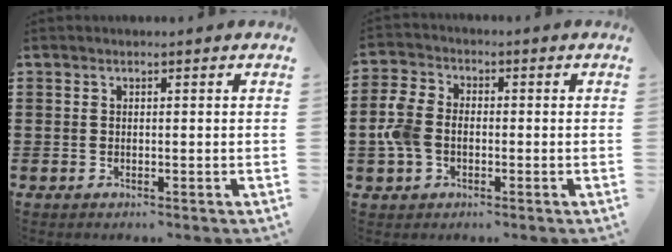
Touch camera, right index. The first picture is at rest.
{"total": 5.6, "force": [-1.3, 4.0, 3.7], "torque": [-0.104, 0.000, -0.032]}